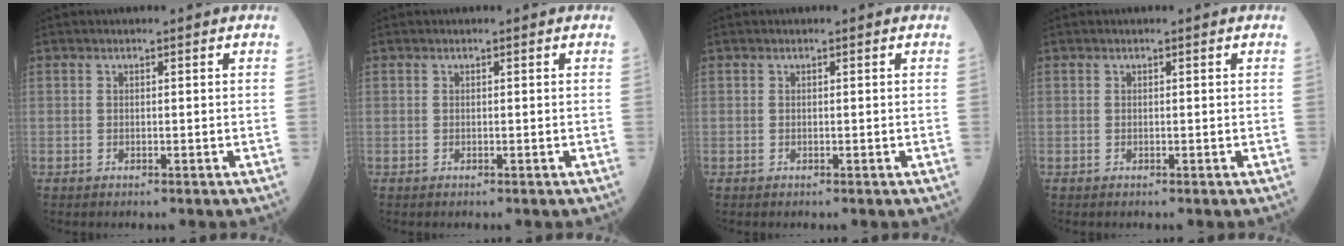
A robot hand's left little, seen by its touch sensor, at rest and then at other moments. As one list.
[{"total": 0.0}, {"total": 0.0}, {"total": 0.0}]